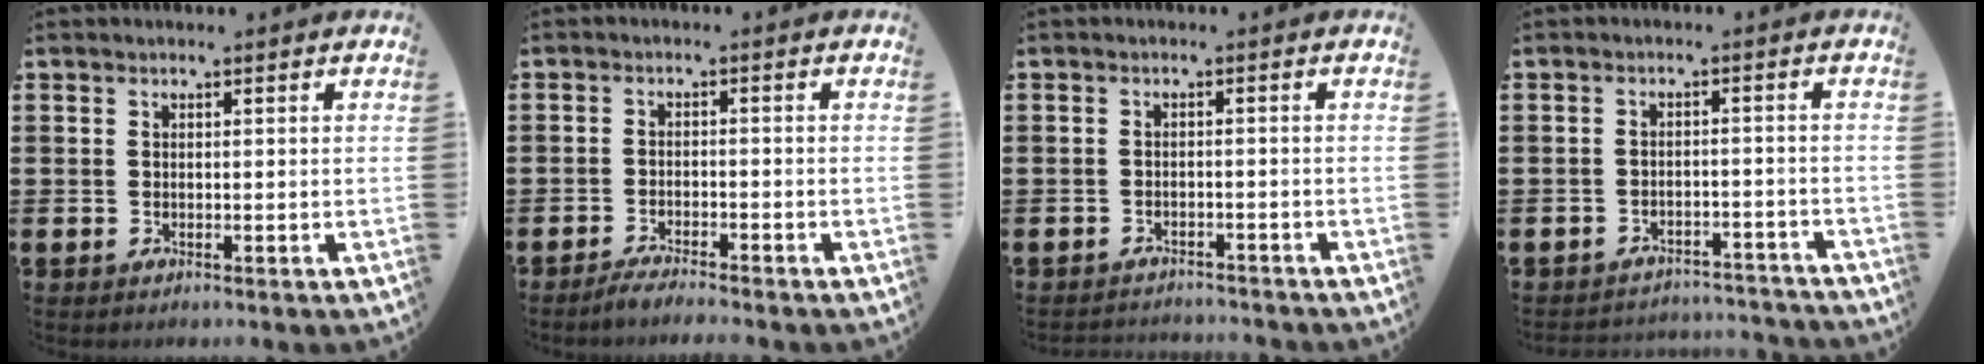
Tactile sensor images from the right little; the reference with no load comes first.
{"total": 2.1, "force": [-2.0, -0.1, 0.6], "torque": [-0.010, 0.005, -0.038]}
{"total": 1.1, "force": [-1.1, 0.0, -0.1], "torque": [-0.003, 0.003, -0.024]}
{"total": 2.3, "force": [-2.3, 0.1, -0.1], "torque": [-0.006, 0.003, -0.050]}